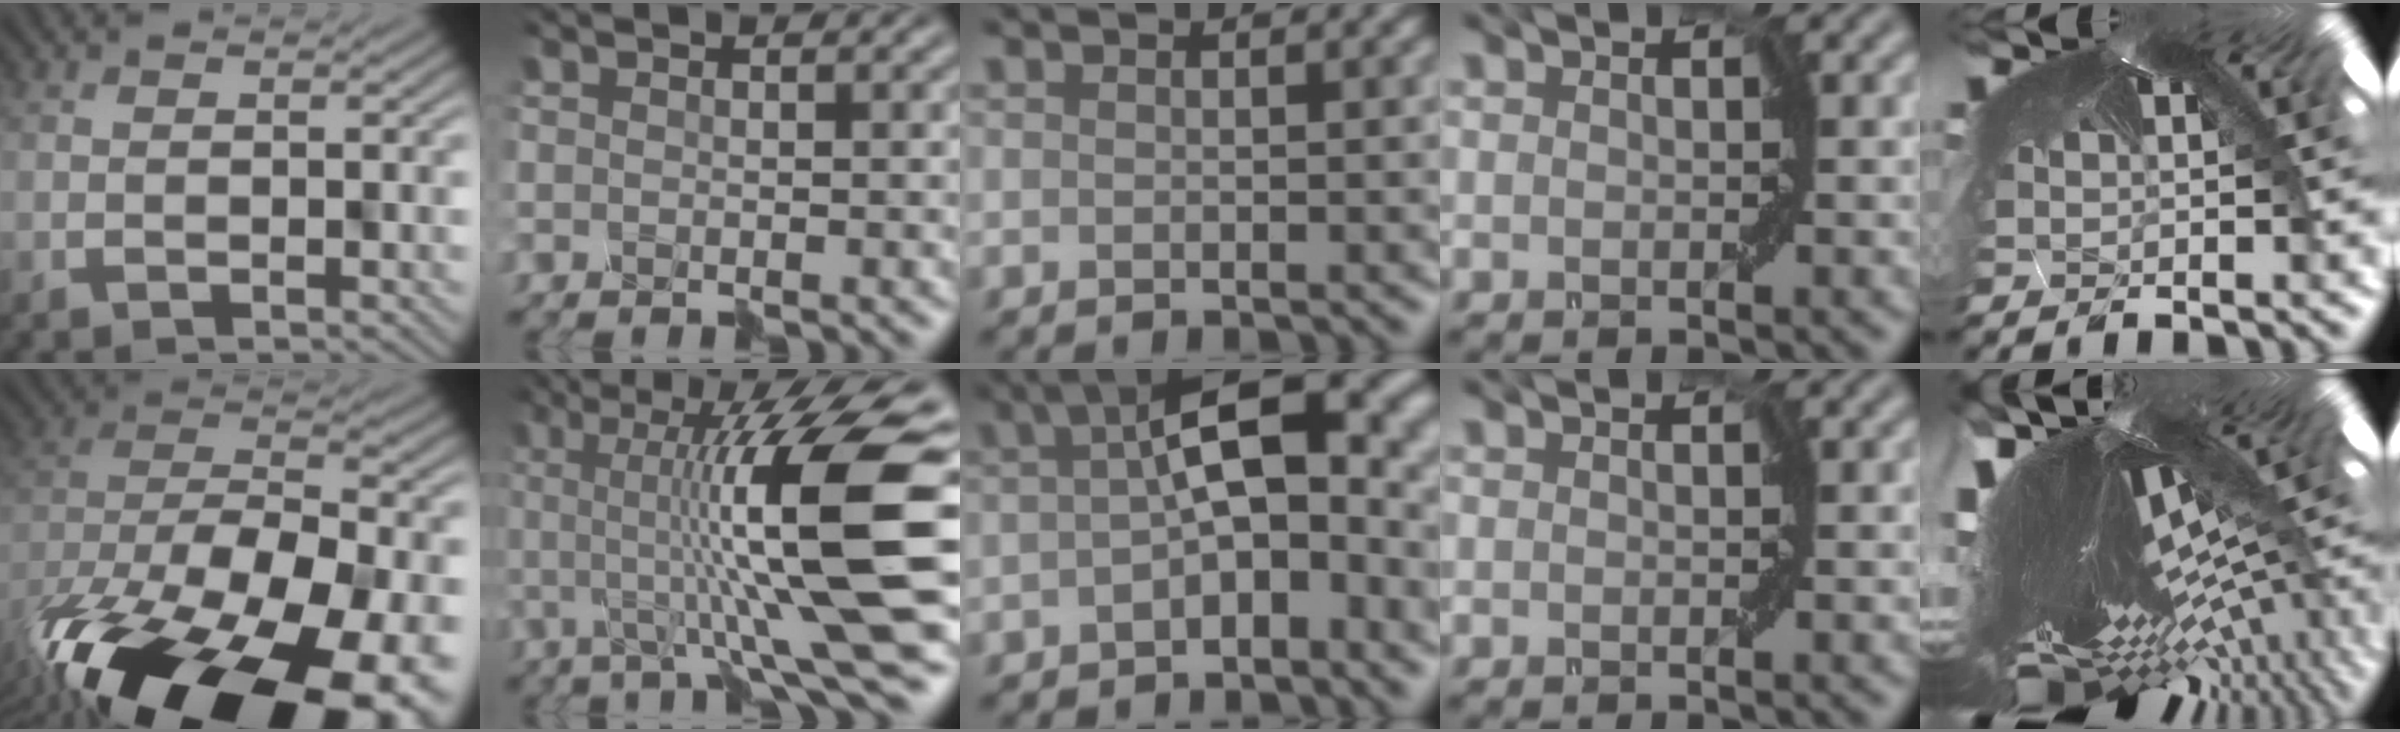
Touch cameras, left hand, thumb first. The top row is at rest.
{"thumb": {"total": 20.7, "force": [-12.5, 10.2, 12.9], "torque": [-0.250, -0.117, -0.142]}, "index": {"total": 12.4, "force": [0.4, 2.0, 12.2], "torque": [-0.178, 0.018, -0.003]}, "middle": {"total": 8.4, "force": [-0.1, 3.5, 7.7], "torque": [-0.121, 0.019, -0.015]}, "little": {"total": 7.6, "force": [-6.5, -1.9, 3.3], "torque": [-0.038, -0.100, -0.070]}}